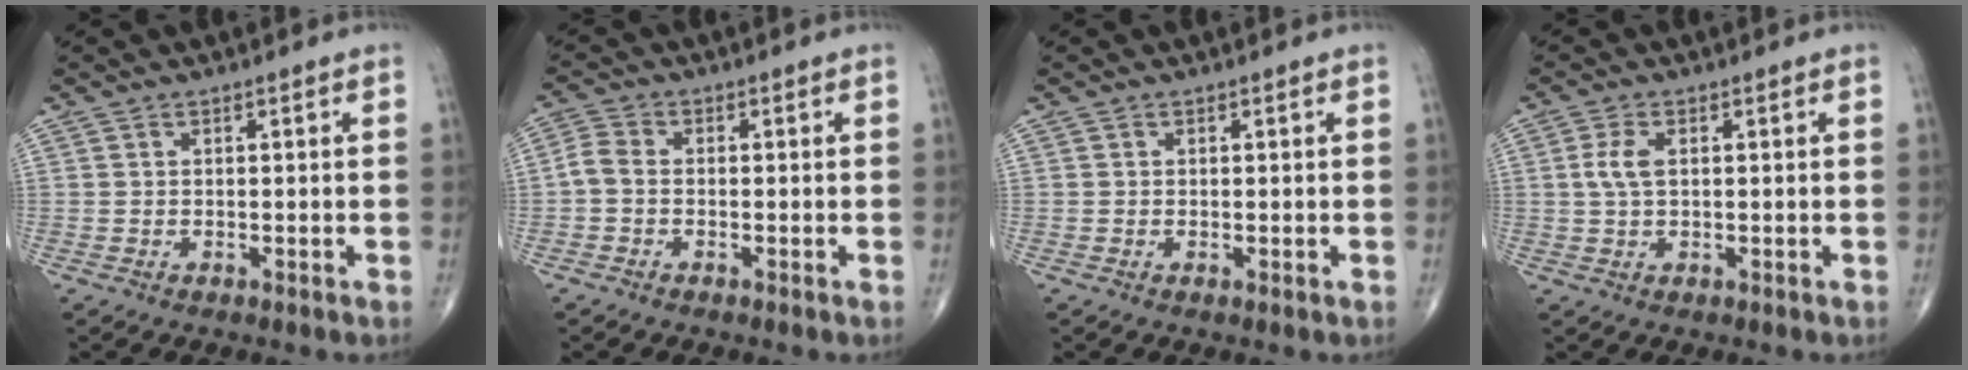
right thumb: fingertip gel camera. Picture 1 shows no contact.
{"total": 3.0, "force": [-0.8, 2.0, 2.2], "torque": [-0.049, 0.009, -0.027]}
{"total": 0.0}
{"total": 3.7, "force": [0.6, 1.9, 3.1], "torque": [-0.076, 0.005, 0.011]}